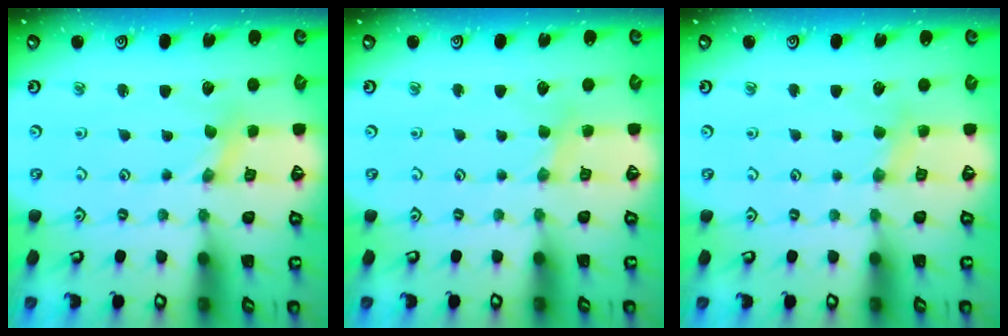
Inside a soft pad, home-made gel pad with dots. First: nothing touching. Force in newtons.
{"total": 2.3, "press": 2.3, "slide": 0.3}
{"total": 3.6, "press": 3.6, "slide": 0.6}